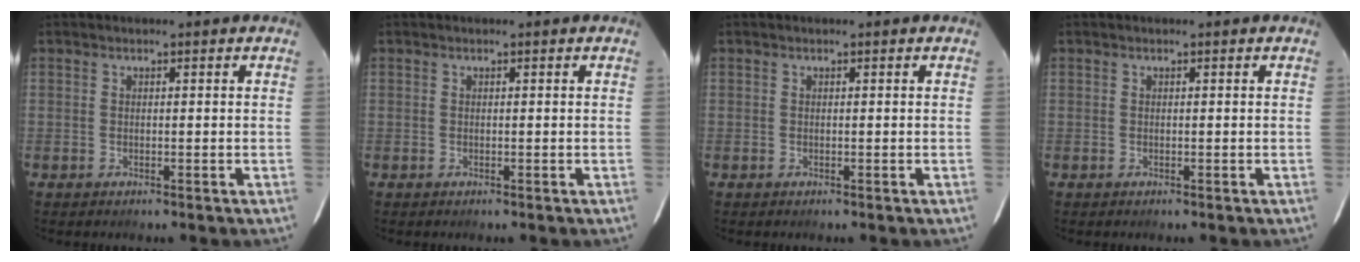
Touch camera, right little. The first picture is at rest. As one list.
[{"total": 0.0}, {"total": 0.0}, {"total": 0.0}]